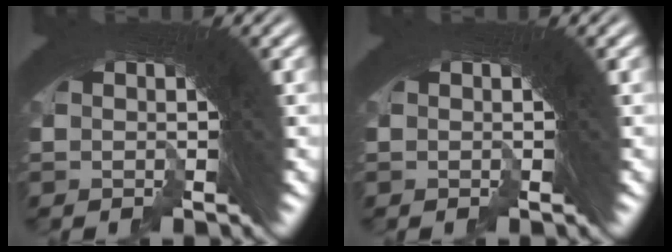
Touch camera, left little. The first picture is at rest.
{"total": 0.0}